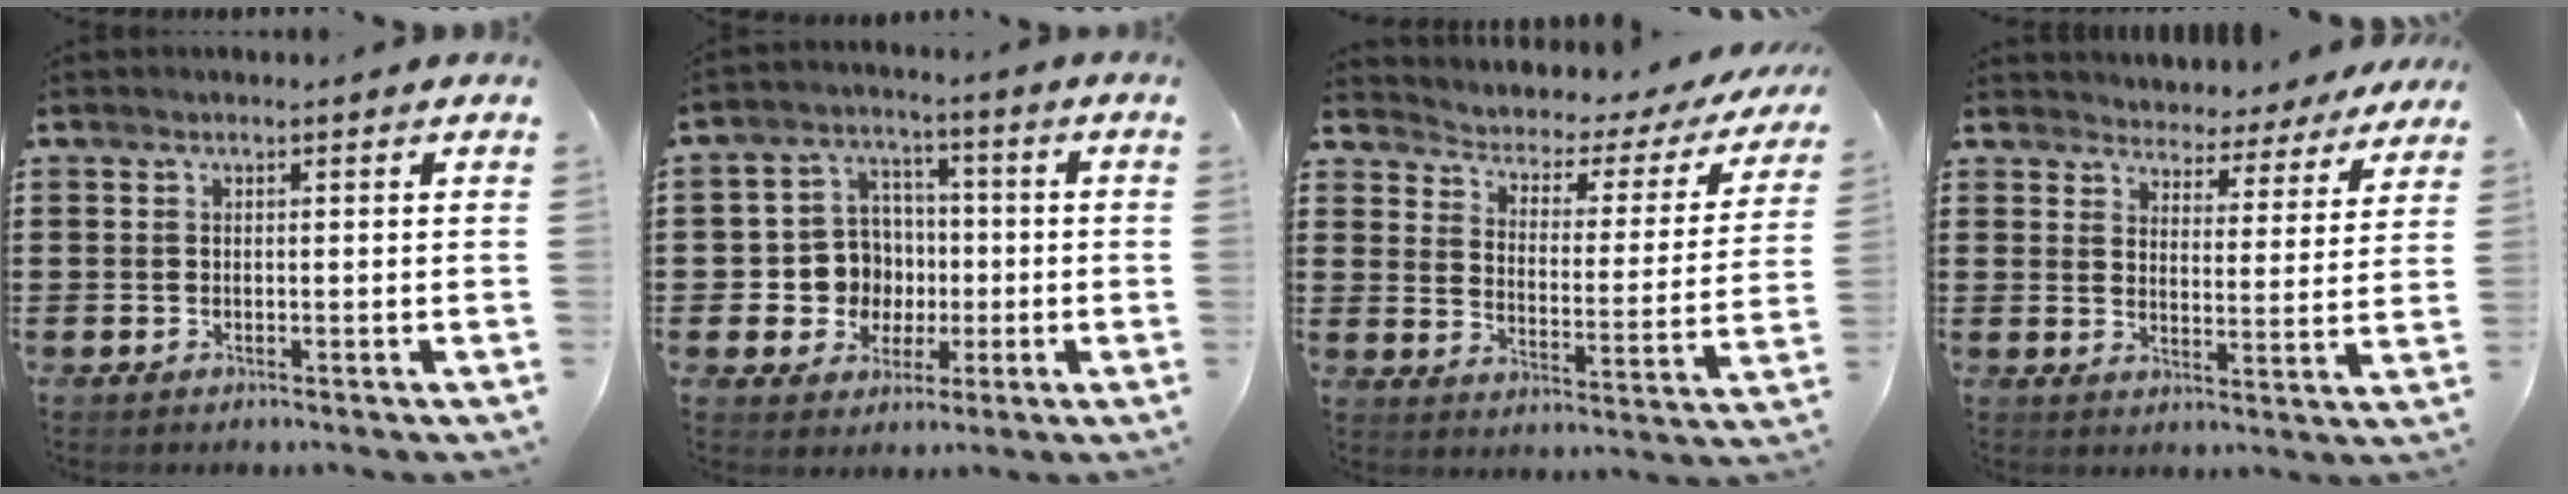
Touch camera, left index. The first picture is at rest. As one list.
[{"total": 8.3, "force": [0.0, 8.0, 2.2], "torque": [-0.073, 0.012, 0.009]}, {"total": 1.7, "force": [1.1, 1.0, 0.9], "torque": [-0.030, -0.020, 0.005]}, {"total": 4.1, "force": [4.1, 0.4, -0.4], "torque": [-0.019, -0.031, 0.069]}]